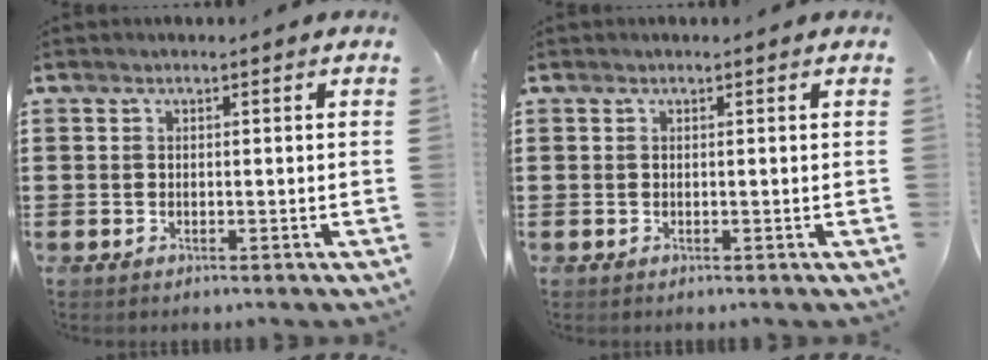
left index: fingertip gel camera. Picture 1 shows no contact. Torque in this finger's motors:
{"motor_torque": [0.17, 0.17, 0.00, 0.01]}